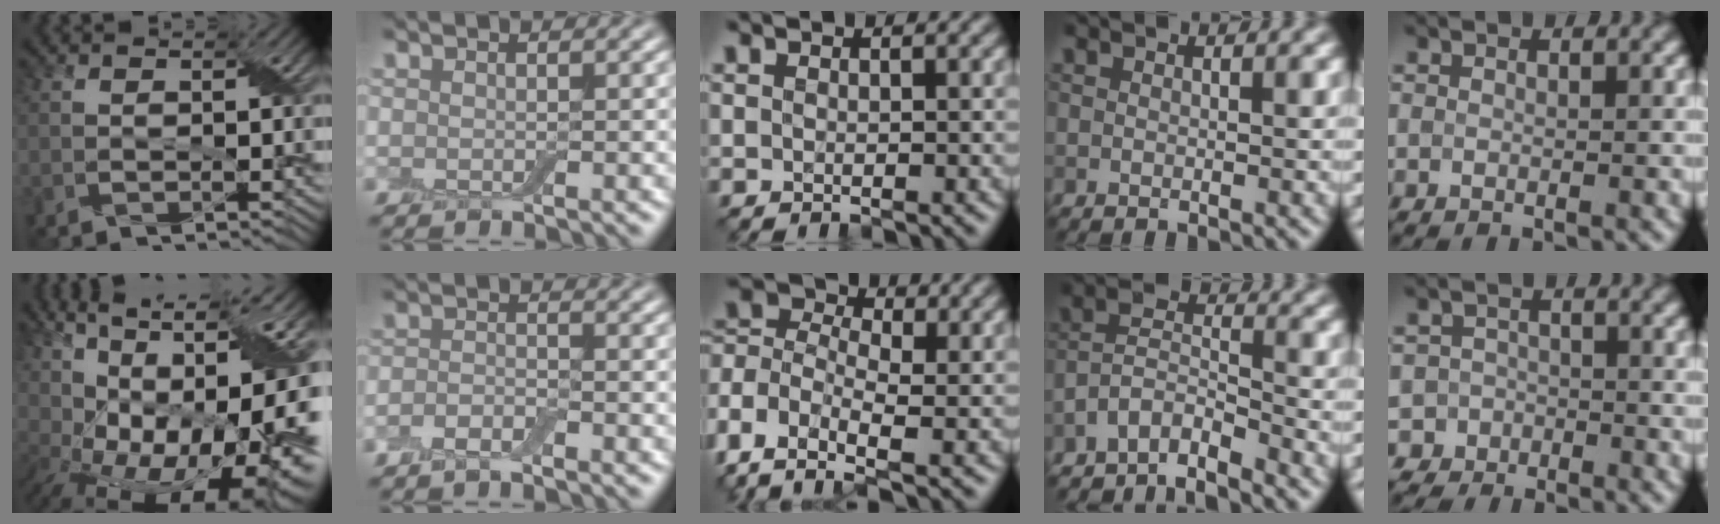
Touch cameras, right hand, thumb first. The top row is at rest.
{"thumb": {"total": 20.0, "force": [0.4, 9.1, 17.8], "torque": [-0.254, 0.031, 0.026]}, "index": {"total": 2.0, "force": [-1.2, 0.7, 1.5], "torque": [-0.030, 0.000, -0.026]}, "middle": {"total": 6.9, "force": [-3.1, 4.1, 4.6], "torque": [-0.103, 0.006, -0.082]}, "ring": {"total": 4.6, "force": [-4.3, 0.8, 1.5], "torque": [-0.027, -0.001, -0.084]}, "little": {"total": 3.6, "force": [-2.9, 1.5, -1.5], "torque": [0.045, 0.004, -0.046]}}